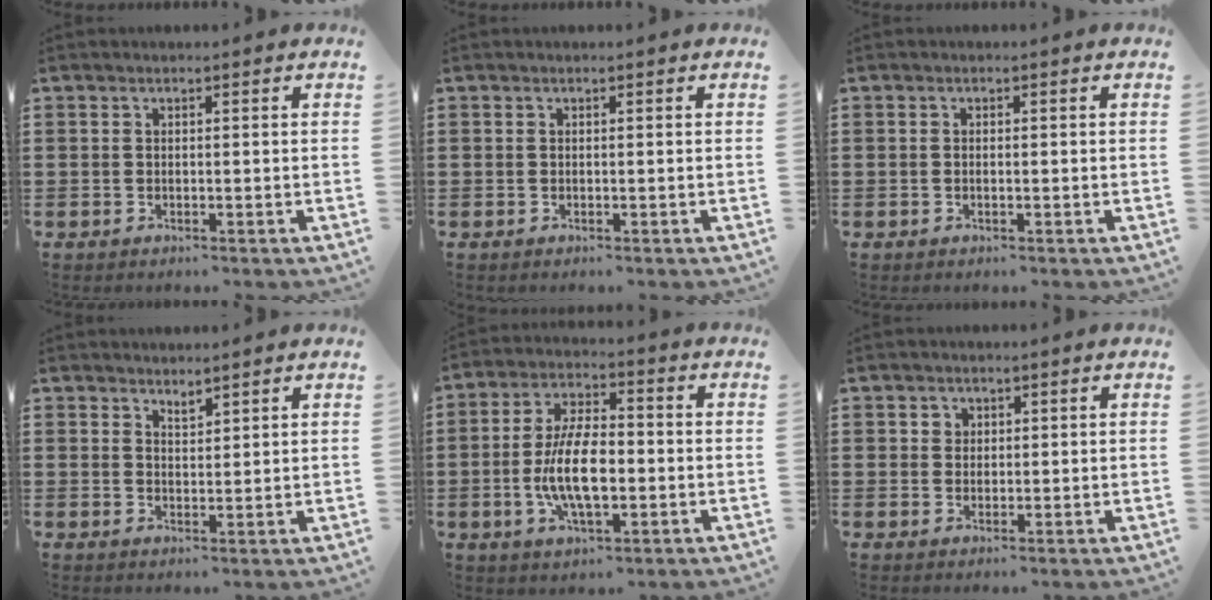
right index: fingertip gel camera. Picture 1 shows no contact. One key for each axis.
{"total": 0.0}
{"total": 0.0}
{"total": 1.7, "fx": 1.7, "fy": 0.1, "fz": -0.1, "tx": -0.003, "ty": -0.001, "tz": 0.033}
{"total": 10.1, "fx": -1.7, "fy": 4.2, "fz": 9.0, "tx": -0.194, "ty": -0.003, "tz": -0.036}
{"total": 1.6, "fx": 0.8, "fy": 1.4, "fz": 0.2, "tx": -0.008, "ty": 0.006, "tz": 0.015}